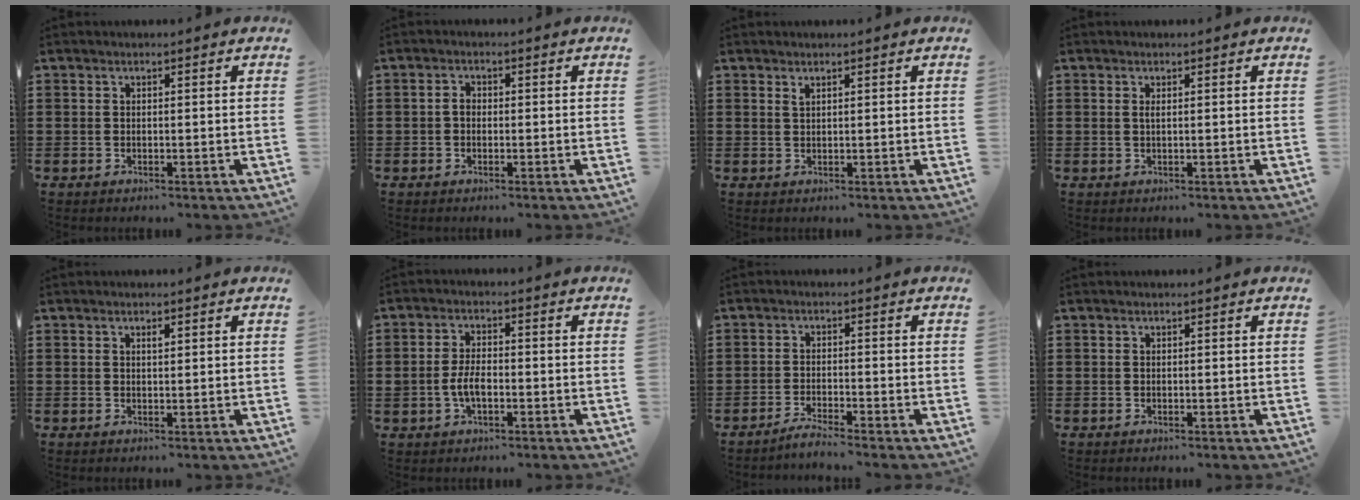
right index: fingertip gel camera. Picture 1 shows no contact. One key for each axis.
{"total": 1.6, "fx": -0.2, "fy": 1.1, "fz": 1.2, "tx": -0.024, "ty": 0.005, "tz": -0.005}
{"total": 0.8, "fx": 0.5, "fy": 0.1, "fz": 0.6, "tx": -0.013, "ty": 0.001, "tz": 0.010}
{"total": 0.7, "fx": 0.2, "fy": 0.2, "fz": 0.7, "tx": -0.015, "ty": 0.001, "tz": 0.004}
{"total": 0.8, "fx": 0.3, "fy": 0.3, "fz": 0.6, "tx": -0.013, "ty": 0.002, "tz": 0.006}
{"total": 3.9, "fx": -0.9, "fy": 2.0, "fz": 3.3, "tx": -0.080, "ty": -0.001, "tz": -0.022}
{"total": 2.2, "fx": -2.1, "fy": -0.3, "fz": 0.6, "tx": -0.010, "ty": 0.002, "tz": -0.039}
{"total": 0.0}